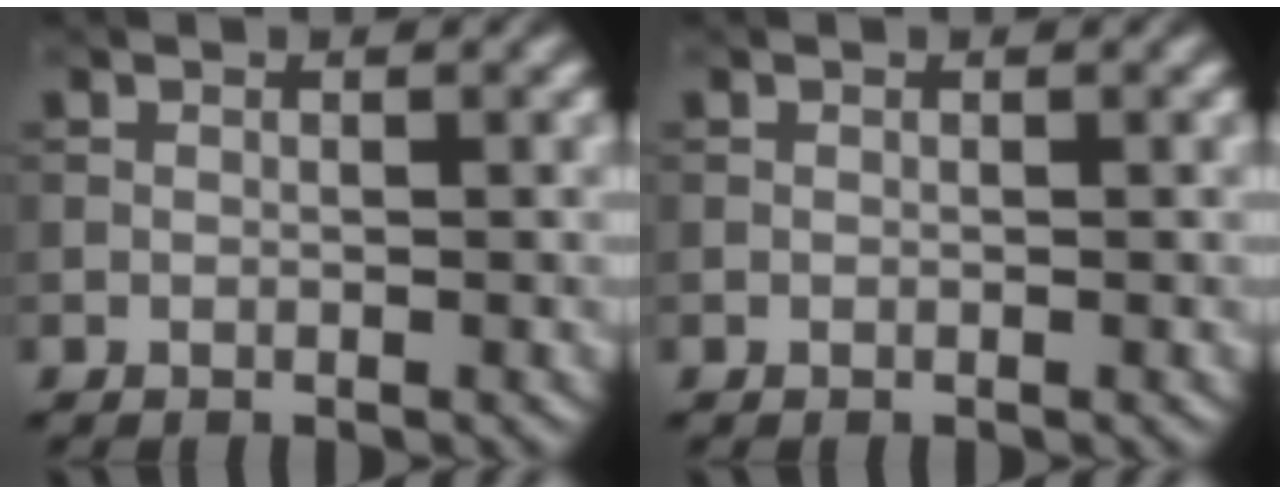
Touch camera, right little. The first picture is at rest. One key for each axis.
{"total": 0.0}